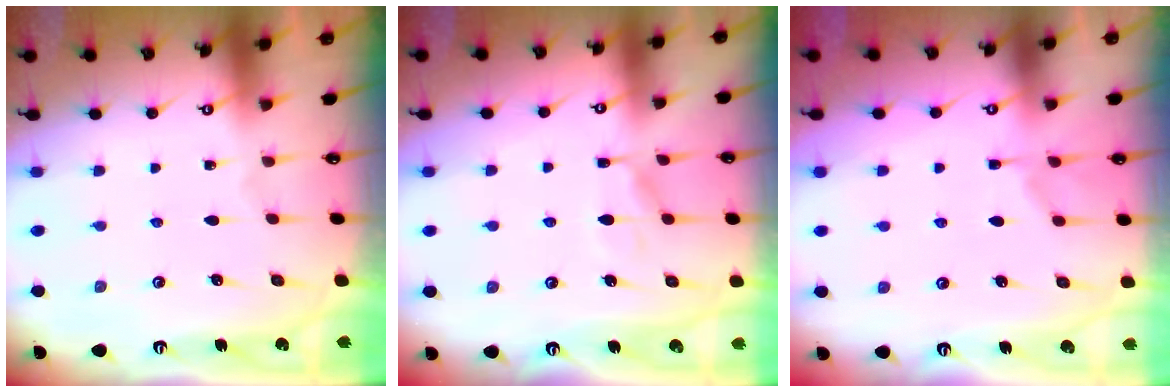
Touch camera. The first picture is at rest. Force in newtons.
{"total": 7.6, "press": 7.6, "slide": 0.7}
{"total": 1.3, "press": 0.7, "slide": 1.1}